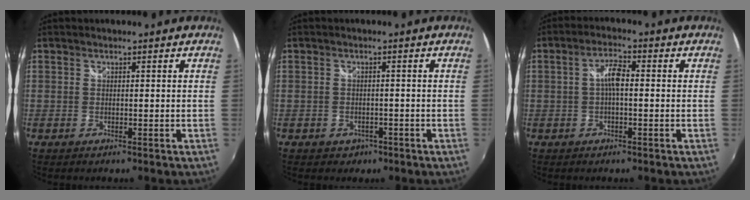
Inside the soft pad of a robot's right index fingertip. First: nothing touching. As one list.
[{"total": 3.6, "force": [-1.9, 3.0, 0.8], "torque": [-0.024, 0.001, -0.023]}, {"total": 3.8, "force": [-0.2, 1.2, 3.6], "torque": [-0.070, 0.011, -0.004]}]